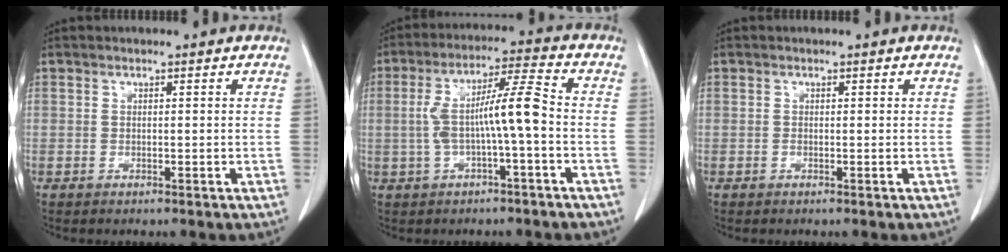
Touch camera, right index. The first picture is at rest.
{"total": 8.8, "force": [-1.0, 0.5, 8.7], "torque": [-0.167, 0.029, -0.020]}
{"total": 0.0}